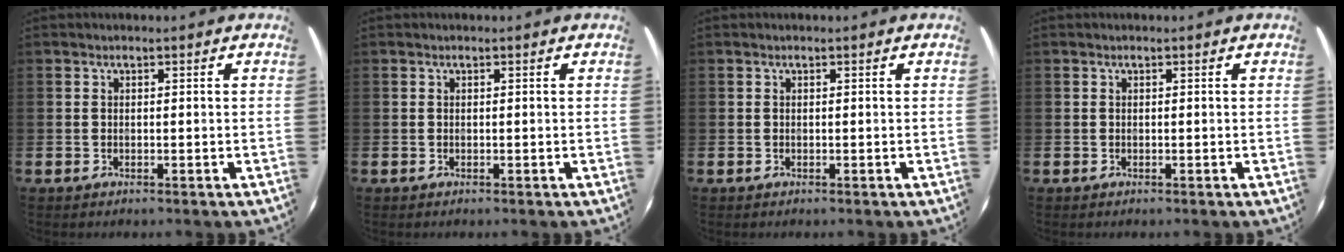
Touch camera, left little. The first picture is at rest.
{"total": 0.0}
{"total": 0.0}
{"total": 0.0}